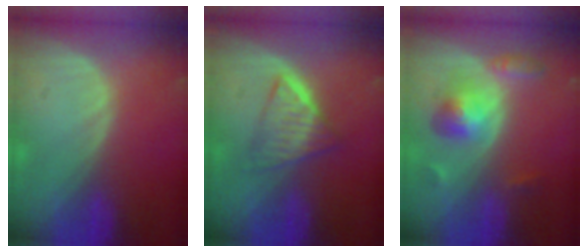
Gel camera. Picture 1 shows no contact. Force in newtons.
{"total": 6.4, "press": 5.4, "slide": 3.4}
{"total": 5.6, "press": 5.6, "slide": 0.2}